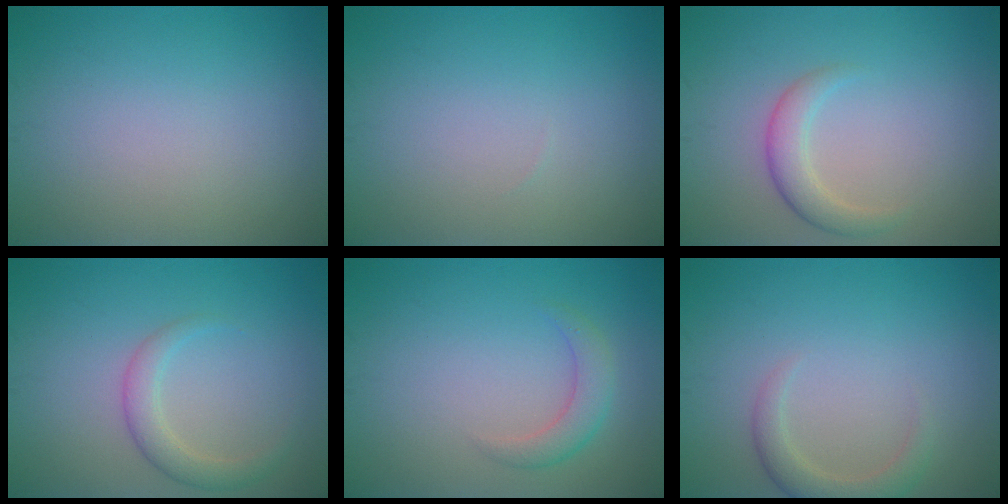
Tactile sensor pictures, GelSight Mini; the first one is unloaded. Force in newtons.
{"total": 0.0}
{"total": 2.4, "press": 2.4, "slide": 0.1}
{"total": 2.4, "press": 2.4, "slide": 0.1}
{"total": 2.3, "press": 2.3, "slide": 0.1}
{"total": 2.4, "press": 2.4, "slide": 0.3}